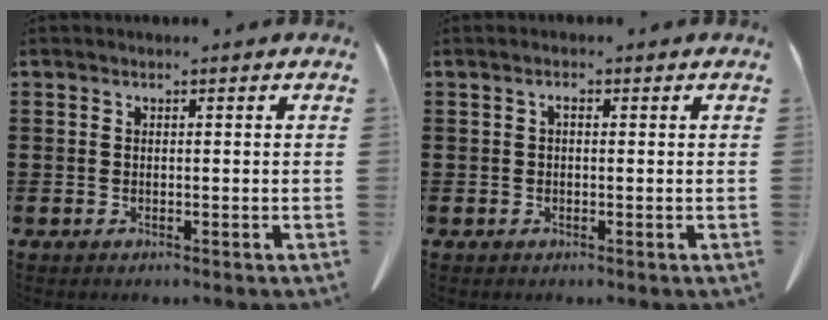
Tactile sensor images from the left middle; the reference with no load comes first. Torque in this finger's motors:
{"motor_torque": [0.62, 0.30, 0.05, 0.03]}